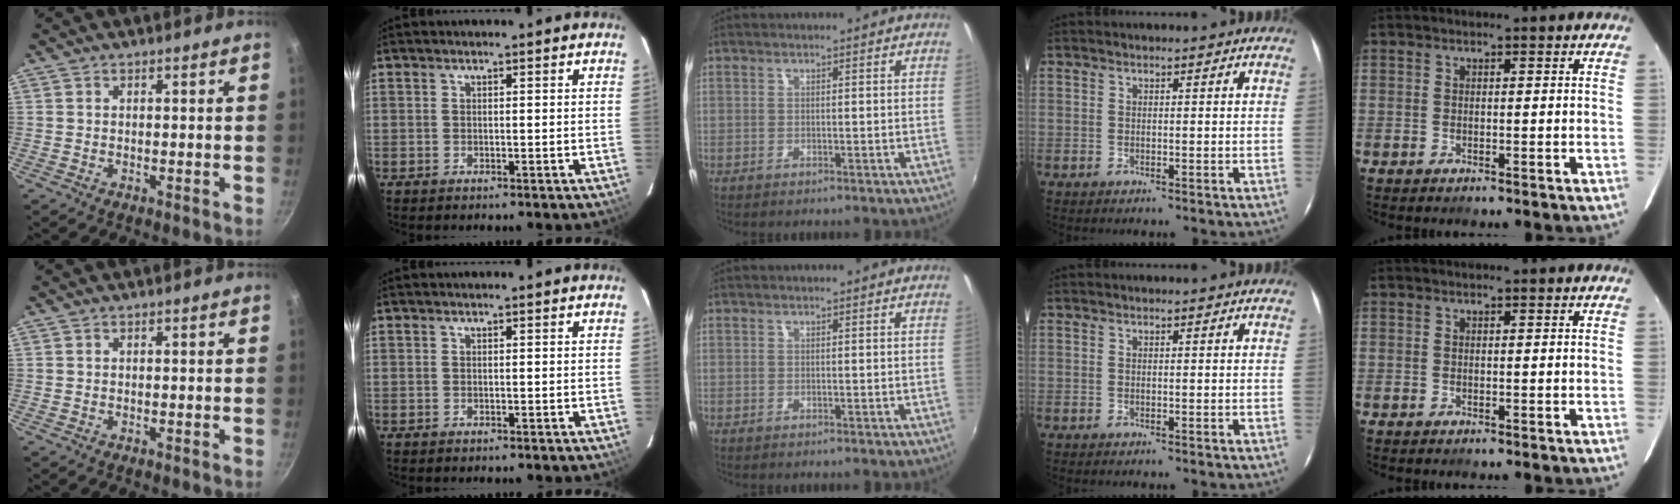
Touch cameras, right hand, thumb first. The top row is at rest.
{}